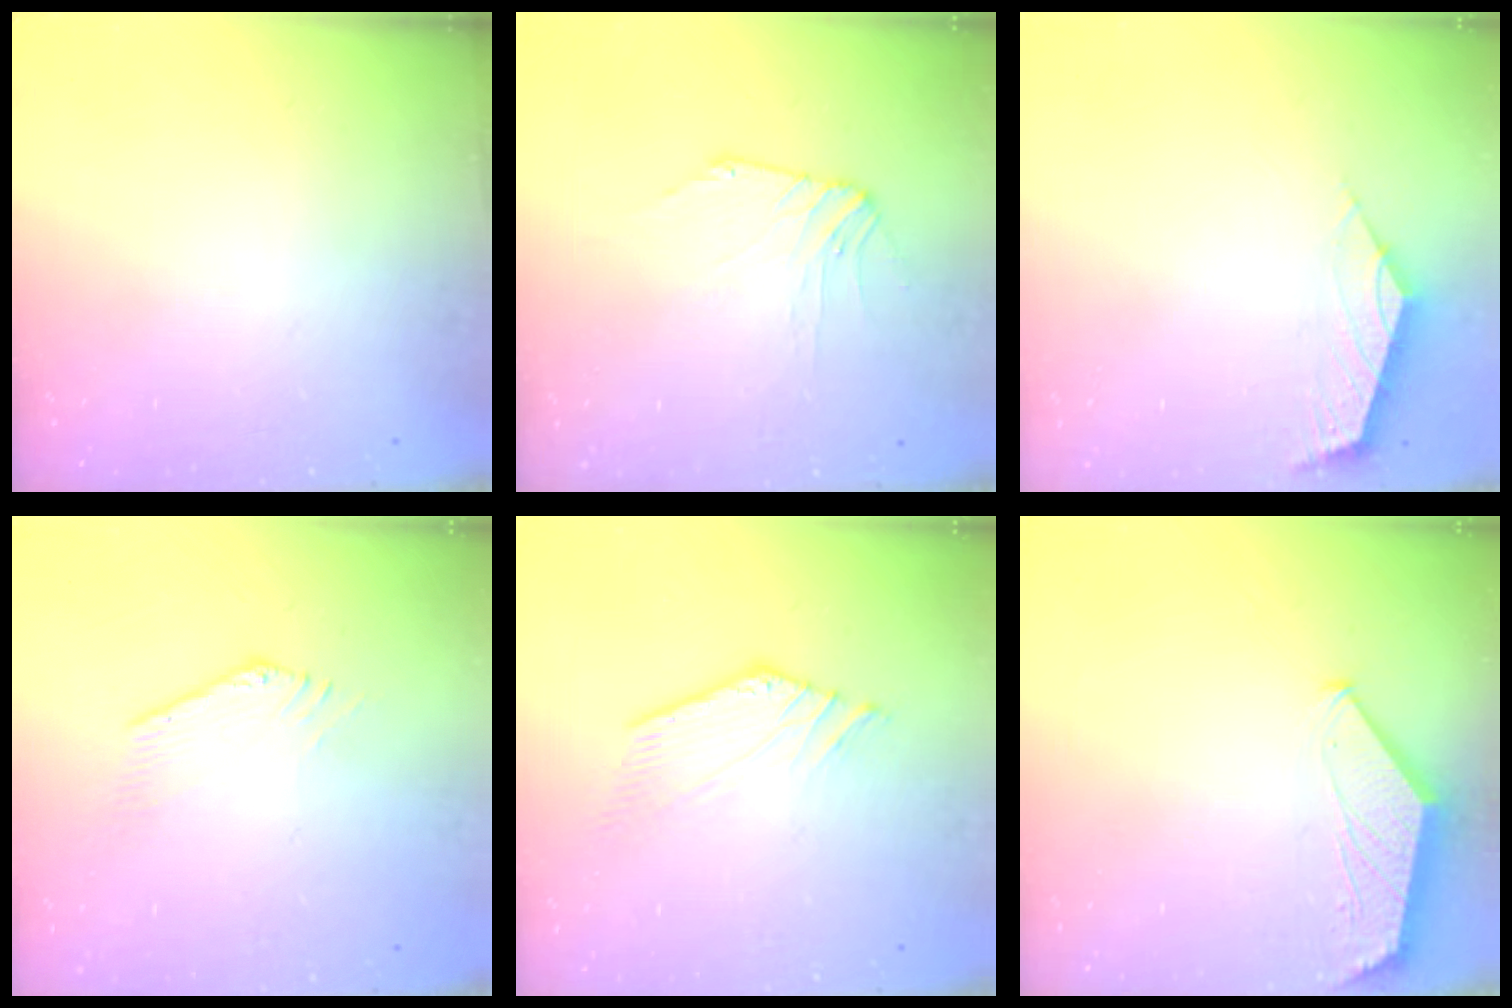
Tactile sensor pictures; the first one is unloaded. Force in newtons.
{"total": 2.4, "press": 2.3, "slide": 0.5}
{"total": 2.3, "press": 2.3, "slide": 0.6}
{"total": 1.5, "press": 1.5, "slide": 0.4}
{"total": 5.4, "press": 5.4, "slide": 0.9}
{"total": 1.7, "press": 1.6, "slide": 0.4}